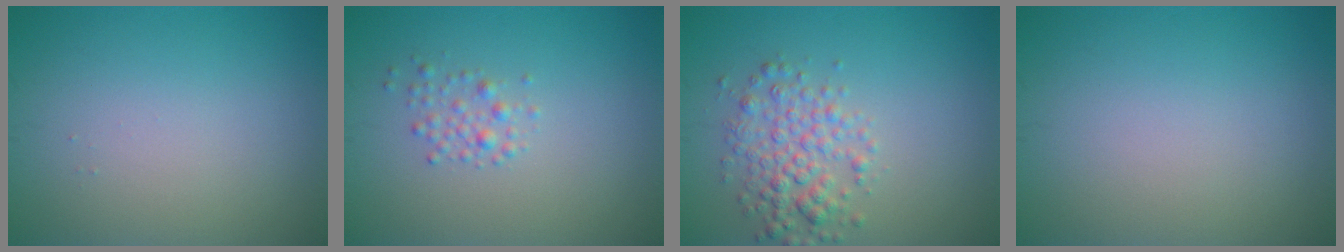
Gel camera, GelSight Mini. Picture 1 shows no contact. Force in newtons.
{"total": 1.4, "press": 1.4, "slide": 0.0}
{"total": 3.5, "press": 3.5, "slide": 0.1}
{"total": 0.0}